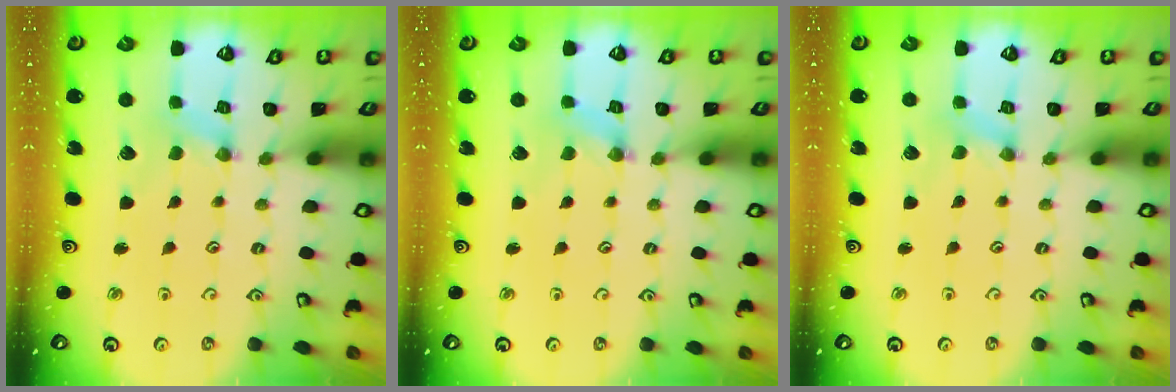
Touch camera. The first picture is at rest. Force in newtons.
{"total": 1.3, "press": 1.3, "slide": 0.2}
{"total": 0.0}